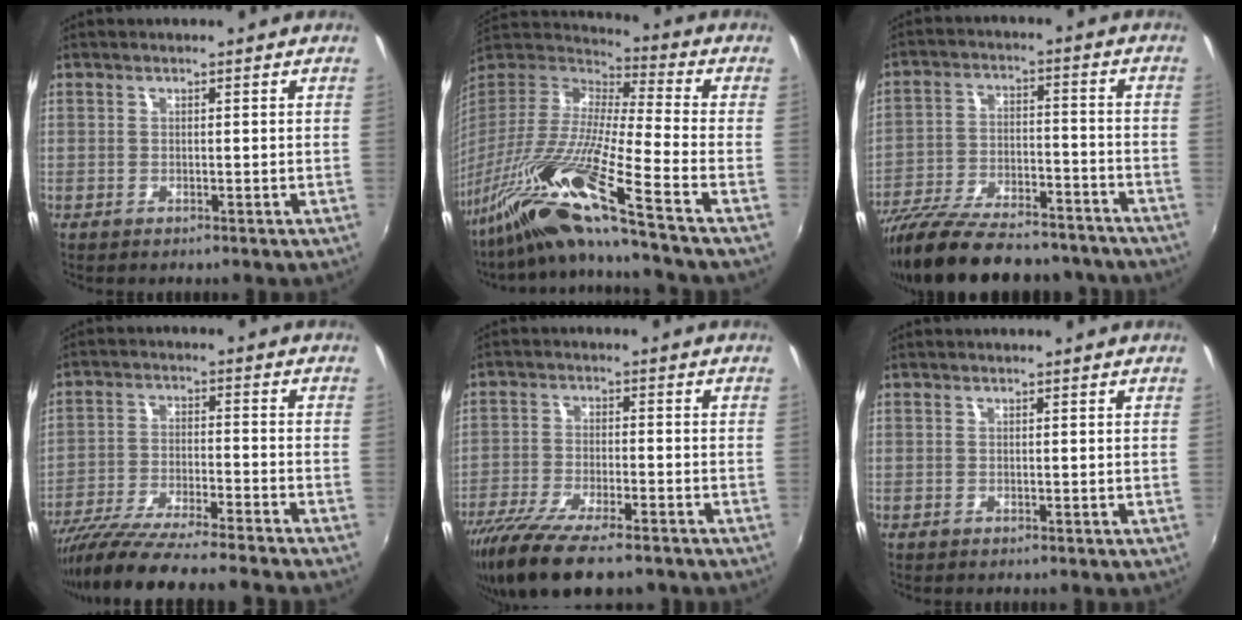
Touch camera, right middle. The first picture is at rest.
{"total": 21.2, "force": [-15.2, -1.7, 14.6], "torque": [-0.255, -0.042, -0.293]}
{"total": 26.4, "force": [-22.2, 7.8, 11.9], "torque": [-0.228, -0.030, -0.327]}
{"total": 16.4, "force": [-14.5, -1.1, 7.5], "torque": [-0.152, -0.040, -0.246]}
{"total": 14.5, "force": [-10.9, 3.9, 8.7], "torque": [-0.185, -0.049, -0.189]}
{"total": 0.0}